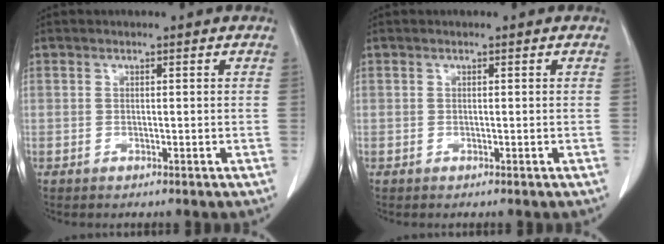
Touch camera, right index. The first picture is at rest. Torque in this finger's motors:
{"motor_torque": [0.00, 0.00, 0.00, 0.00]}